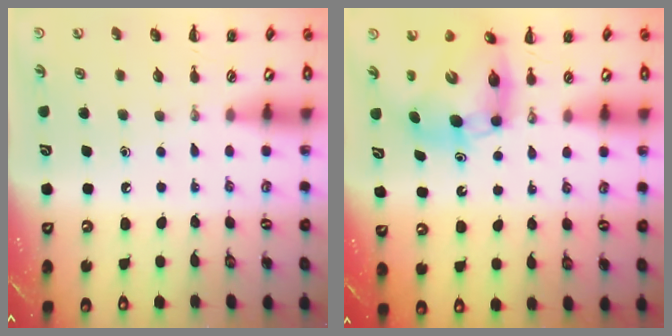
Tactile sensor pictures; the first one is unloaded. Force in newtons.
{"total": 9.0, "press": 8.6, "slide": 2.5}